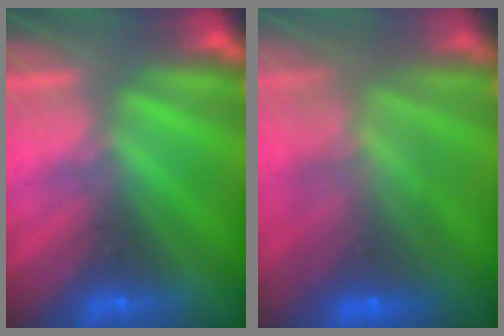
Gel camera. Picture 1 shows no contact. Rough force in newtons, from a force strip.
{"total": 8.6}